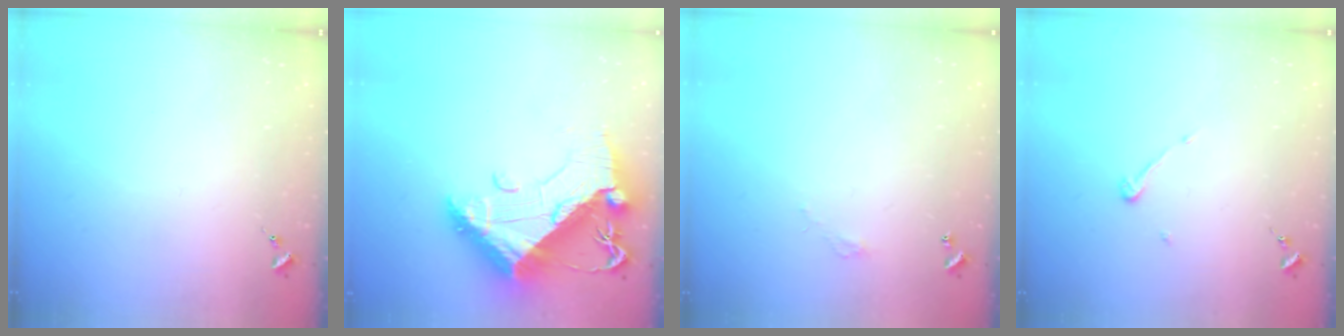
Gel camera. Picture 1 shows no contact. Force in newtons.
{"total": 19.4, "press": 19.3, "slide": 2.1}
{"total": 2.7, "press": 2.7, "slide": 0.2}
{"total": 3.8, "press": 3.8, "slide": 0.3}